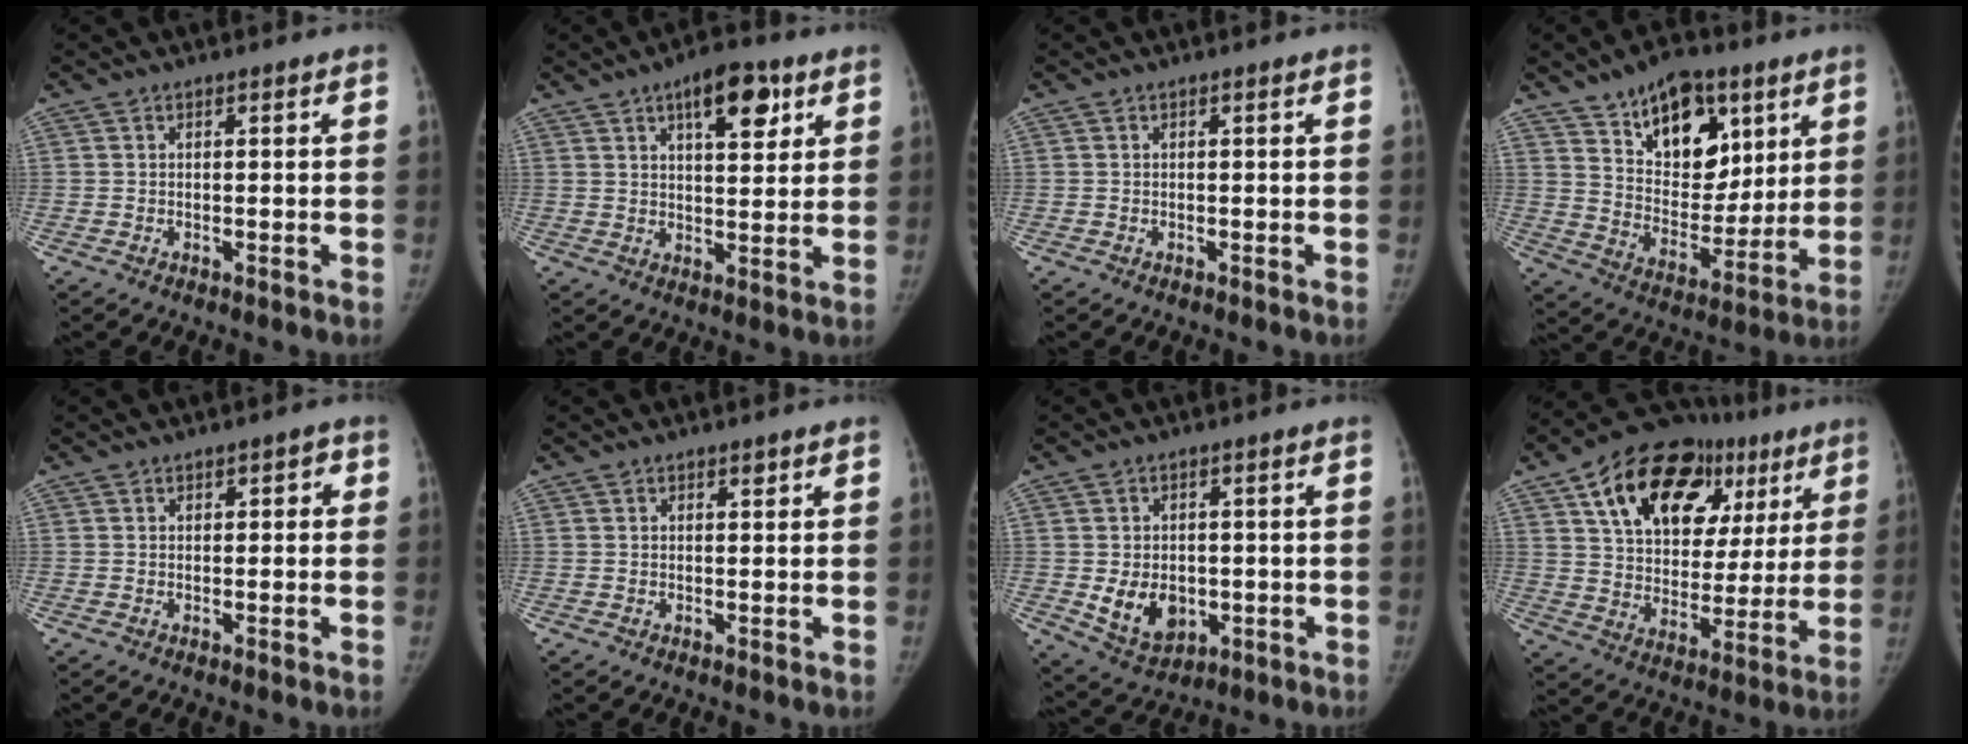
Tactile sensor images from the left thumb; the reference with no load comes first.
{"total": 10.1, "force": [5.1, 4.4, 7.5], "torque": [-0.084, -0.020, 0.075]}
{"total": 0.0}
{"total": 18.9, "force": [9.8, 11.4, 11.4], "torque": [-0.121, -0.054, 0.166]}
{"total": 1.9, "force": [0.6, 1.4, 1.2], "torque": [0.003, 0.003, 0.002]}
{"total": 0.9, "force": [0.6, 0.5, 0.5], "torque": [-0.002, -0.004, 0.008]}
{"total": 8.2, "force": [-1.2, 6.2, 5.3], "torque": [-0.063, -0.007, -0.001]}
{"total": 25.4, "force": [11.8, 16.0, 15.8], "torque": [-0.197, 0.013, 0.188]}